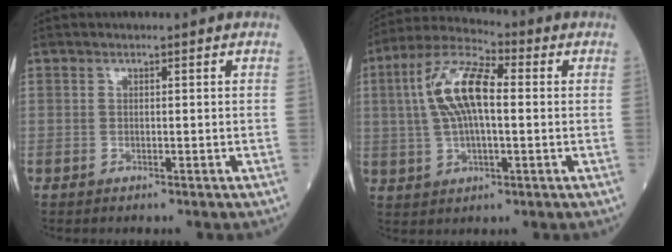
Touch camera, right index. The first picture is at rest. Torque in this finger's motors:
{"motor_torque": [1.25, 0.89, 0.34, 0.21]}